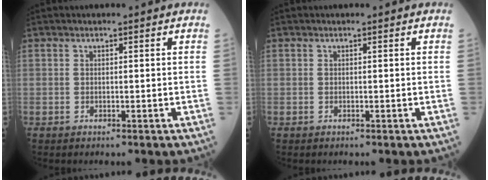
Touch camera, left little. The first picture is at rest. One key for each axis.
{"total": 0.0}